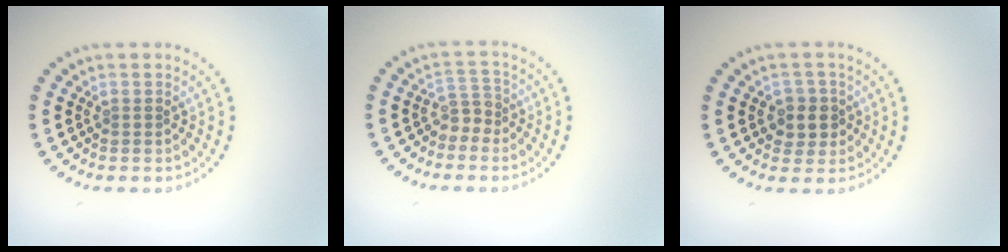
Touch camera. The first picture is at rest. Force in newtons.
{"total": 1.9, "press": 1.4, "slide": 1.3}
{"total": 2.5, "press": 2.4, "slide": 0.8}